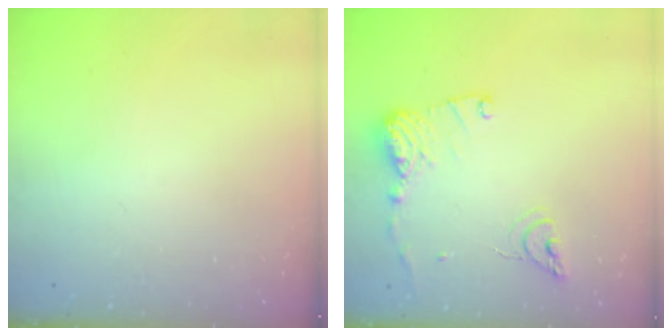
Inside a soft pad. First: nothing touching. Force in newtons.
{"total": 12.7, "press": 12.6, "slide": 1.4}